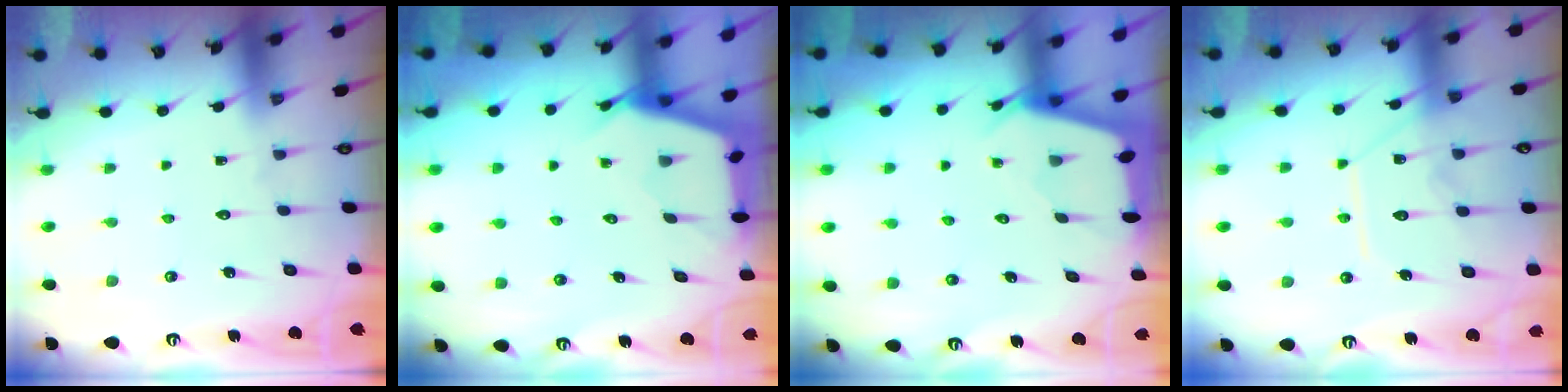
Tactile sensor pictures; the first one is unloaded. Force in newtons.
{"total": 2.7, "press": 2.7, "slide": 0.3}
{"total": 2.4, "press": 2.4, "slide": 0.2}
{"total": 13.0, "press": 12.9, "slide": 1.3}